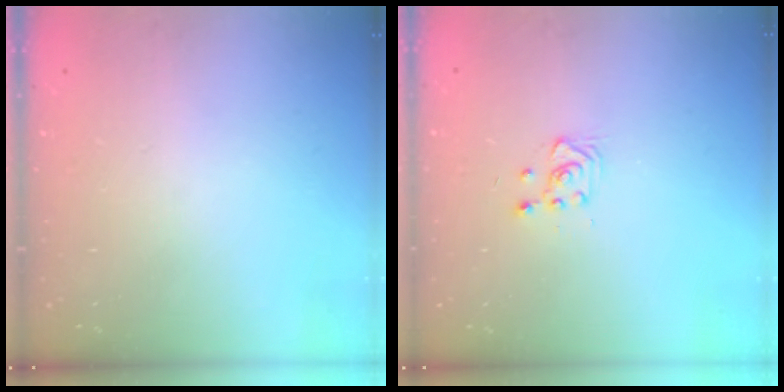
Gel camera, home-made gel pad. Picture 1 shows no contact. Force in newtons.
{"total": 2.8, "press": 2.7, "slide": 0.7}